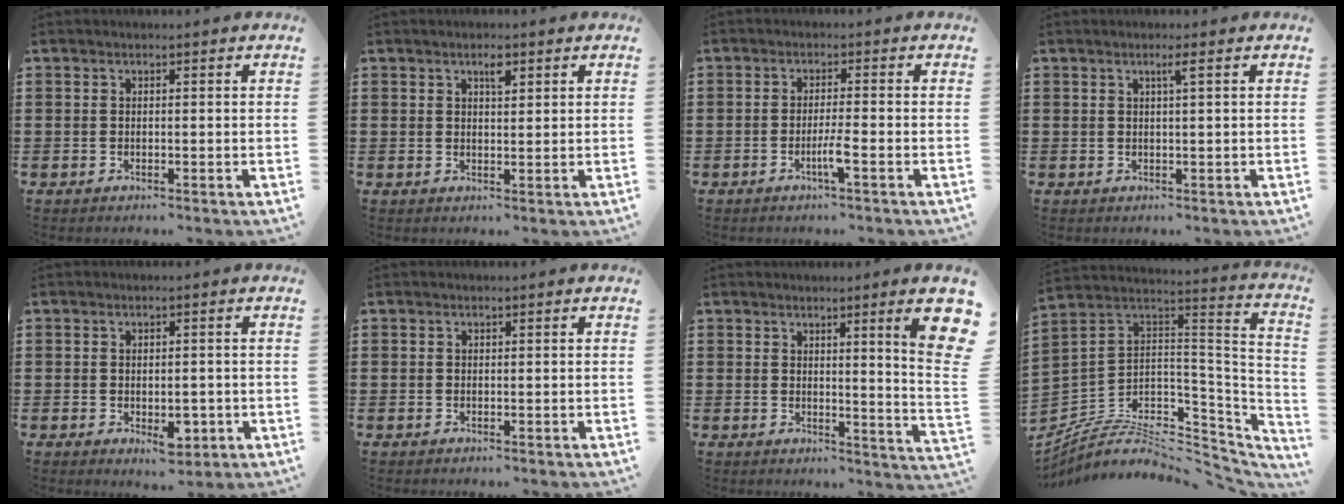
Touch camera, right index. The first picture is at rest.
{"total": 2.3, "force": [1.3, 0.8, 1.7], "torque": [-0.029, 0.002, 0.019]}
{"total": 3.2, "force": [-1.5, -0.1, 2.8], "torque": [-0.048, -0.003, -0.030]}
{"total": 1.5, "force": [0.6, -0.2, 1.3], "torque": [-0.024, 0.001, 0.008]}
{"total": 4.0, "force": [-1.3, 2.2, 3.1], "torque": [-0.035, -0.003, -0.024]}
{"total": 0.0}
{"total": 6.9, "force": [3.1, 0.0, 6.2], "torque": [-0.092, -0.024, 0.045]}
{"total": 5.4, "force": [-3.5, 2.4, 3.2], "torque": [-0.076, -0.024, -0.070]}